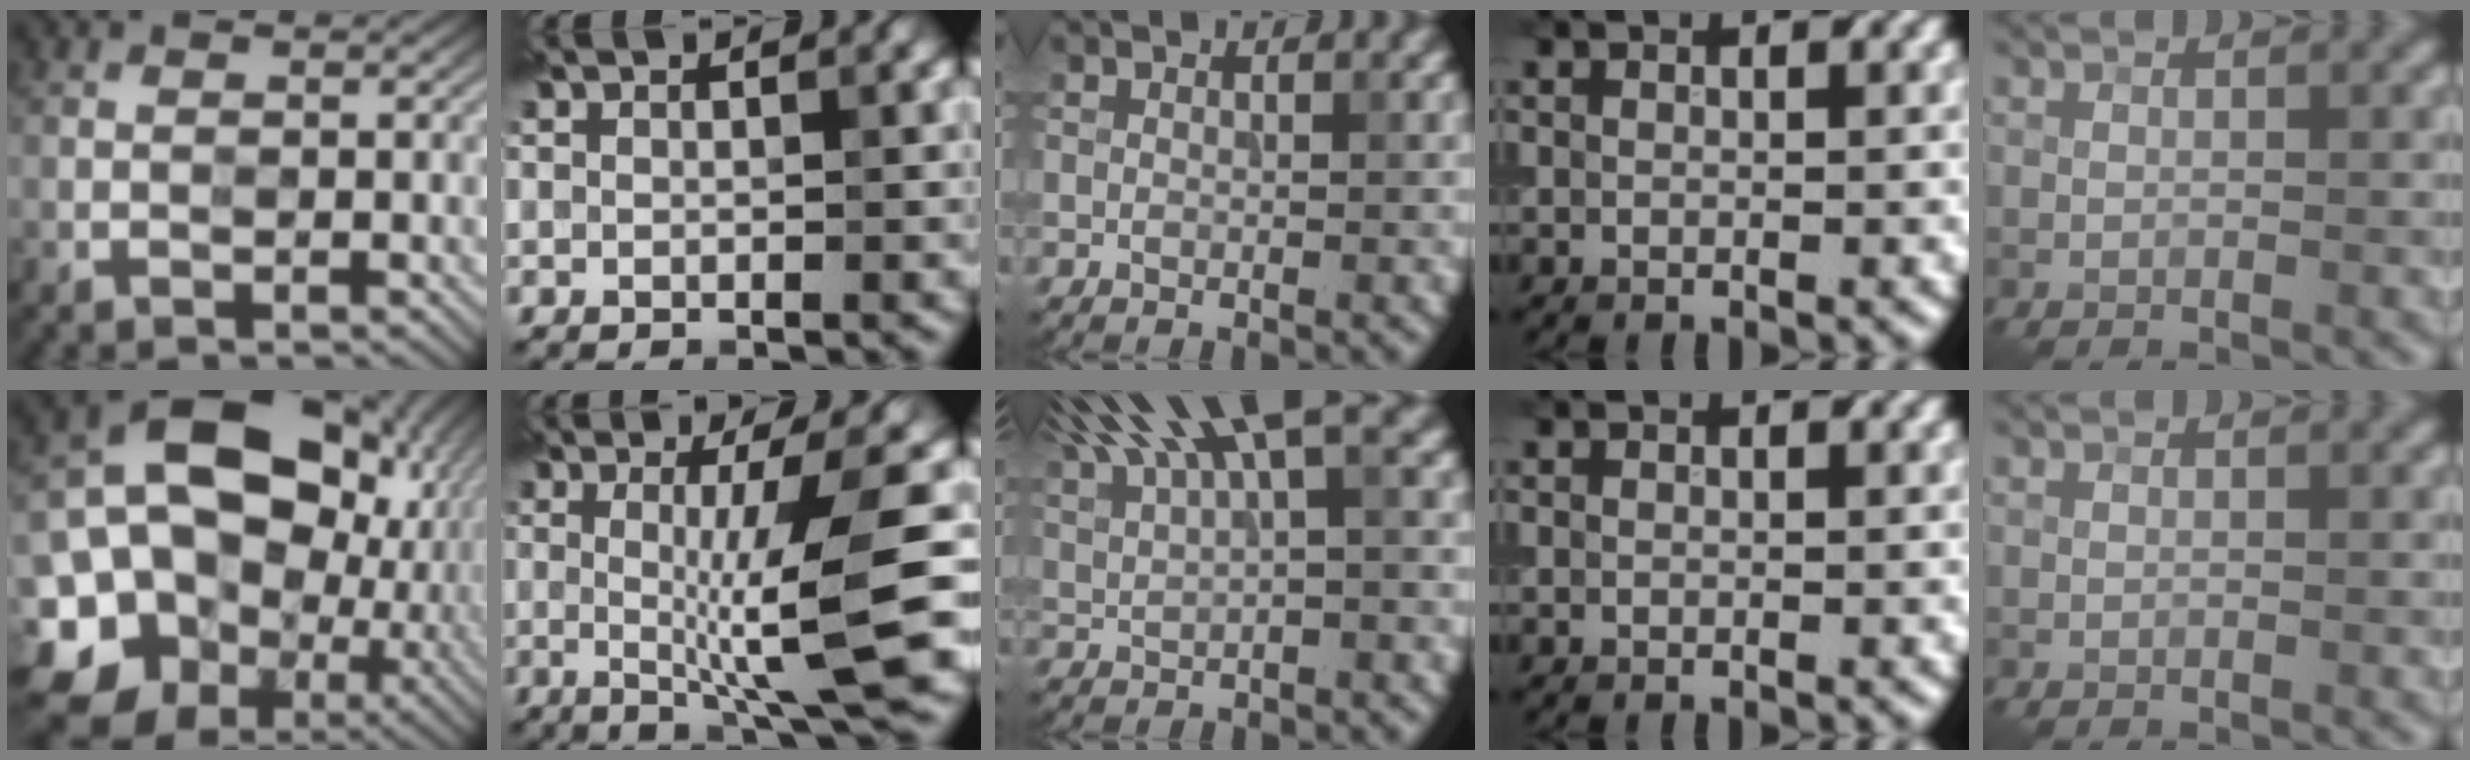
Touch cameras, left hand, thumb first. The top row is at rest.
{"thumb": {"total": 20.0, "force": [-1.3, 15.6, 12.4], "torque": [-0.279, -0.038, 0.004]}, "index": {"total": 8.9, "force": [-0.3, 1.2, 8.8], "torque": [-0.126, -0.011, 0.002]}, "middle": {"total": 9.2, "force": [5.4, 2.4, 7.0], "torque": [-0.127, 0.026, 0.099]}}